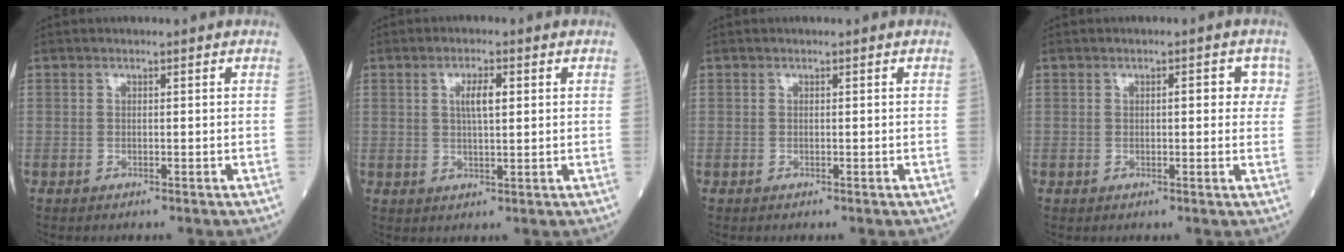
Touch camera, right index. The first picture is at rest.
{"total": 3.6, "force": [1.0, 0.8, 3.4], "torque": [-0.062, 0.003, 0.018]}
{"total": 0.0}
{"total": 3.3, "force": [0.8, 1.5, 2.8], "torque": [-0.028, 0.012, 0.004]}